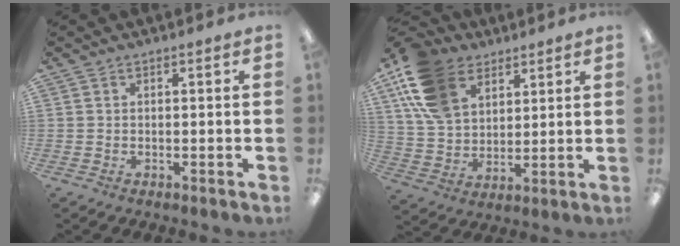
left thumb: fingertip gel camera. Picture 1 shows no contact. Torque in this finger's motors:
{"motor_torque": [0.27, 0.33, 1.48, -1.29, 0.24]}